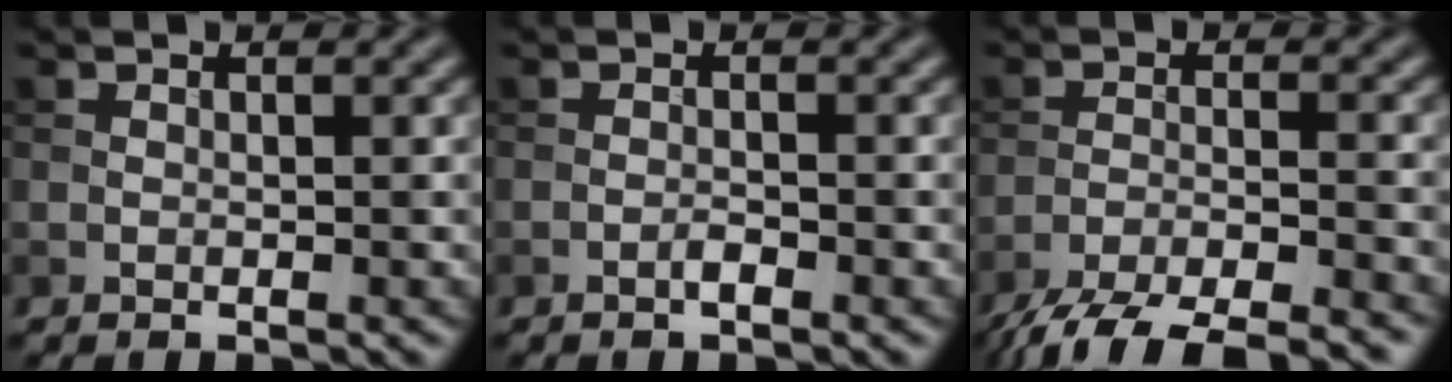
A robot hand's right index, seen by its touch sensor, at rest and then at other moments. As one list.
[{"total": 0.9, "force": [-0.6, 0.1, 0.6], "torque": [-0.011, 0.002, -0.012]}, {"total": 7.3, "force": [-6.2, 1.4, 3.6], "torque": [-0.057, -0.013, -0.109]}]